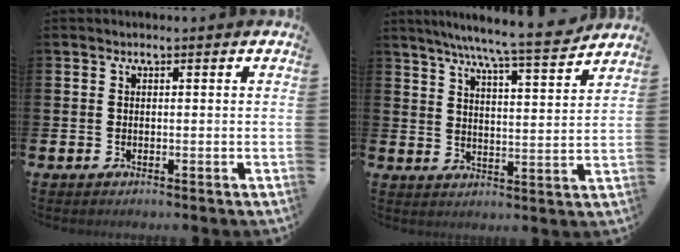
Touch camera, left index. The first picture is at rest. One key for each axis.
{"total": 7.9, "fx": 7.2, "fy": -0.1, "fz": 3.1, "tx": -0.080, "ty": -0.045, "tz": 0.126}